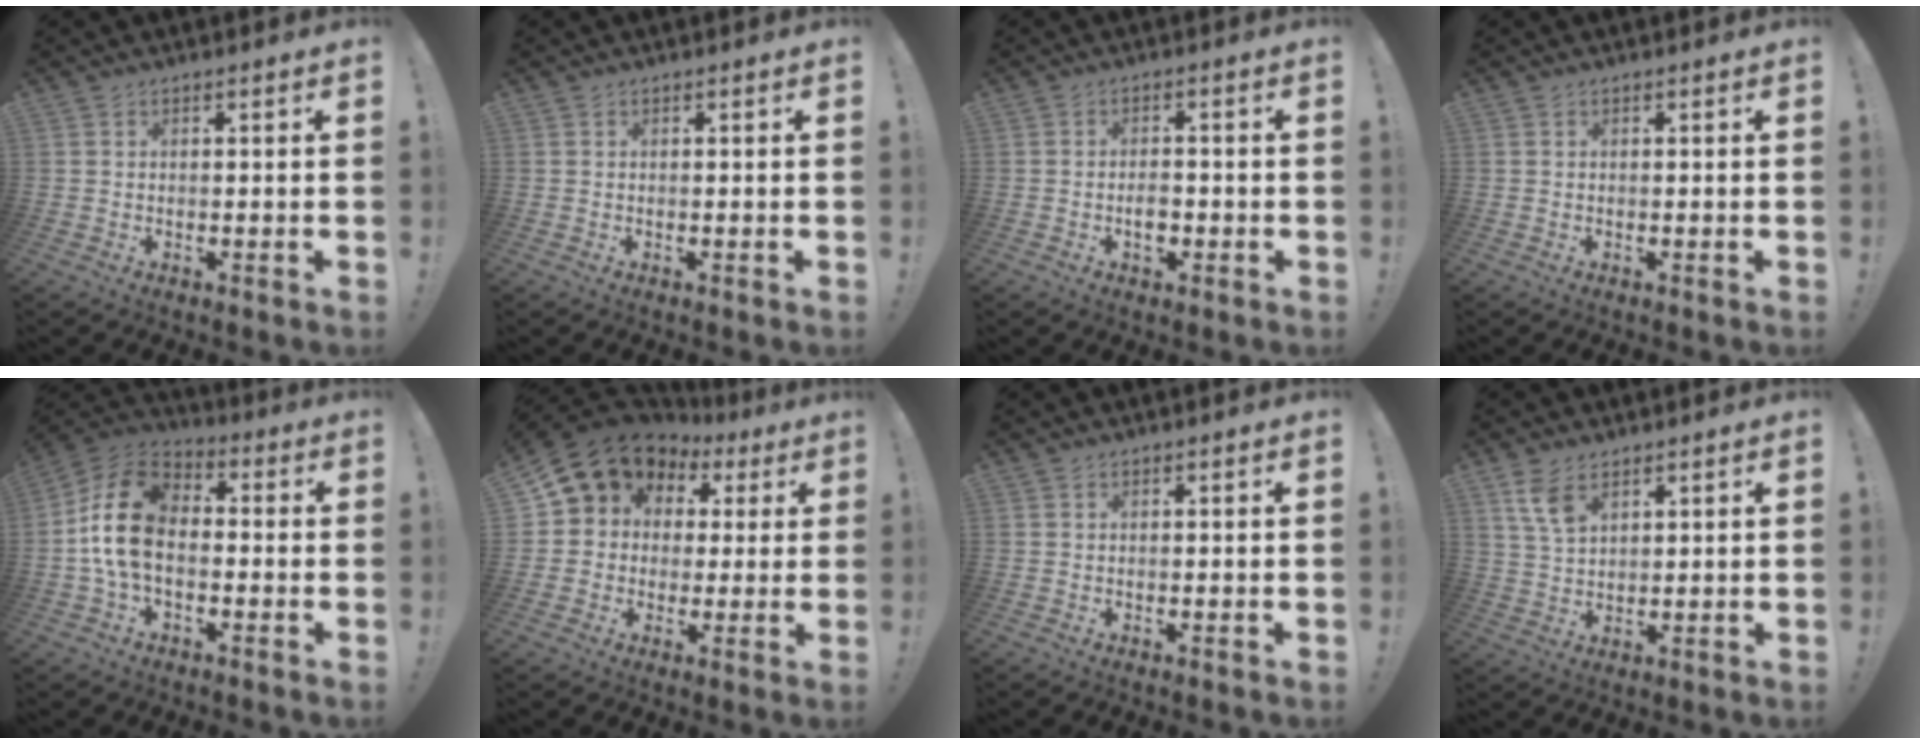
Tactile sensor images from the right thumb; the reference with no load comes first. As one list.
[{"total": 0.0}, {"total": 3.9, "force": [-1.5, 2.4, 2.7], "torque": [-0.035, 0.006, -0.027]}, {"total": 0.0}, {"total": 16.3, "force": [-0.9, 10.8, 12.2], "torque": [-0.236, 0.030, -0.009]}, {"total": 9.6, "force": [3.4, 8.3, 3.5], "torque": [-0.062, -0.030, 0.066]}, {"total": 0.0}, {"total": 6.5, "force": [3.9, 3.3, 4.1], "torque": [-0.080, -0.015, 0.075]}]